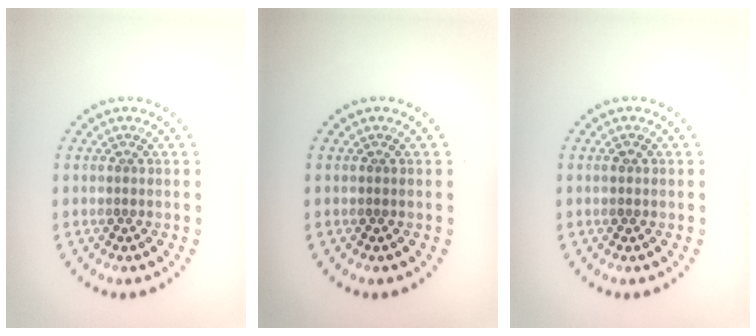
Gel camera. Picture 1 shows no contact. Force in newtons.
{"total": 0.0}
{"total": 0.9, "press": 0.9, "slide": 0.1}